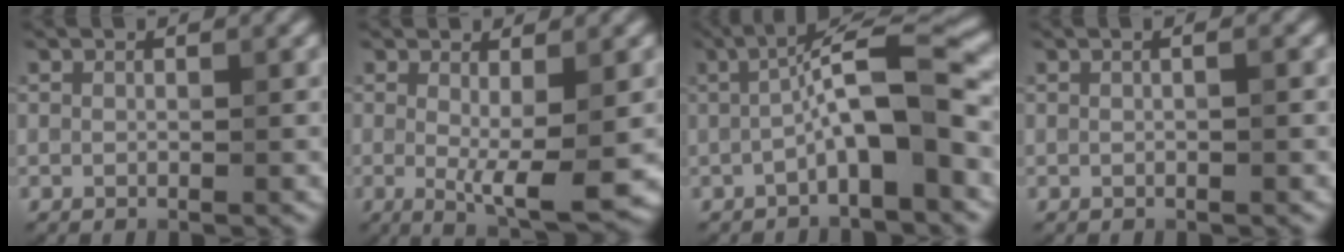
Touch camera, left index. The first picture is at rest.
{"total": 4.6, "force": [-0.3, 0.9, 4.5], "torque": [-0.071, -0.015, -0.002]}
{"total": 6.5, "force": [-1.5, 1.1, 6.2], "torque": [-0.105, 0.029, -0.031]}
{"total": 1.0, "force": [0.2, 0.3, 0.9], "torque": [-0.015, 0.001, -0.002]}